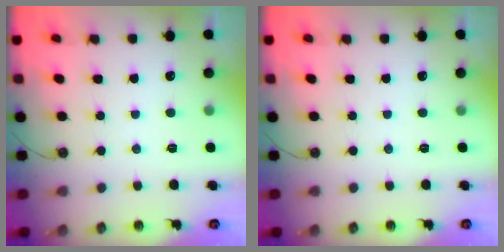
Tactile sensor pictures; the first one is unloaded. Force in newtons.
{"total": 0.0}